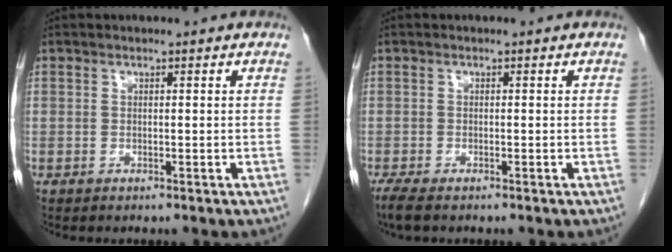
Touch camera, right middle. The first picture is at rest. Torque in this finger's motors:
{"motor_torque": [0.44, -0.28, 0.03, 0.03]}